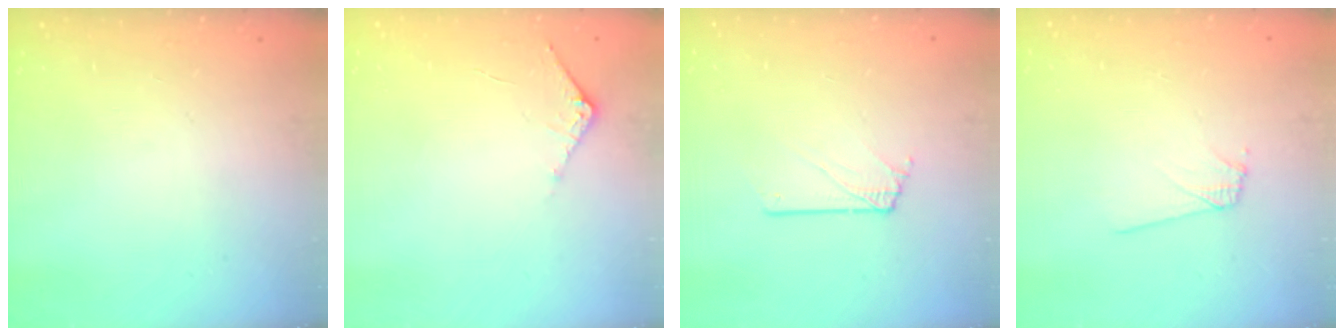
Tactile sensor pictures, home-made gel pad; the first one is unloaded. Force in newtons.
{"total": 5.7, "press": 5.7, "slide": 0.6}
{"total": 1.5, "press": 1.5, "slide": 0.1}
{"total": 5.8, "press": 5.7, "slide": 1.0}